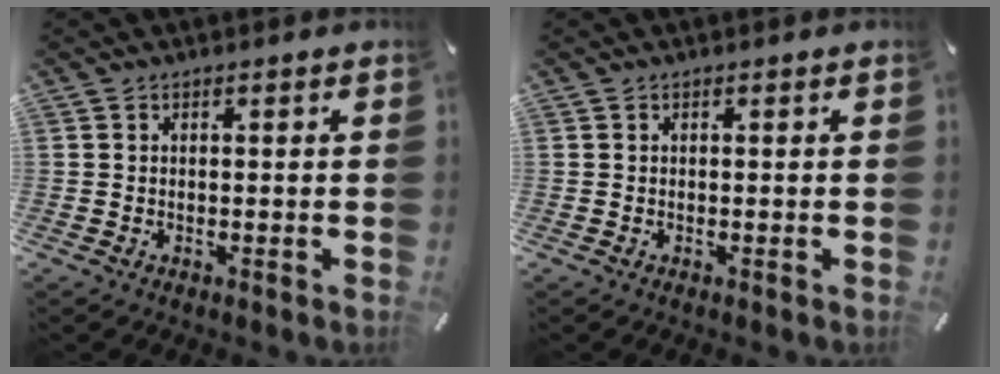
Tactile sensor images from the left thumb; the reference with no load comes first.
{"total": 0.0}